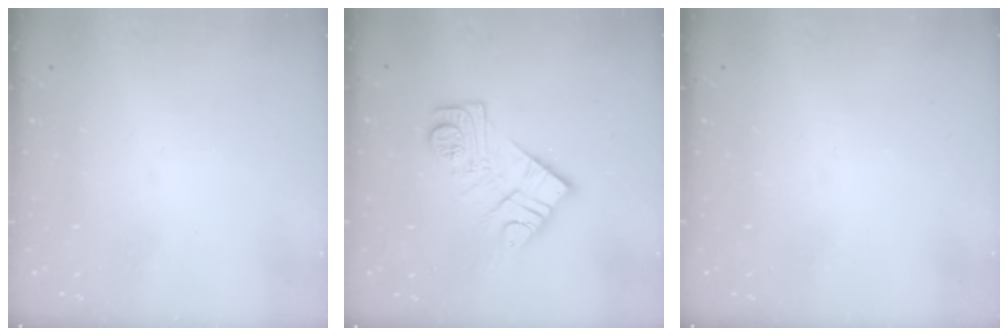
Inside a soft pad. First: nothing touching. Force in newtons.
{"total": 14.0, "press": 14.0, "slide": 0.9}
{"total": 0.0}